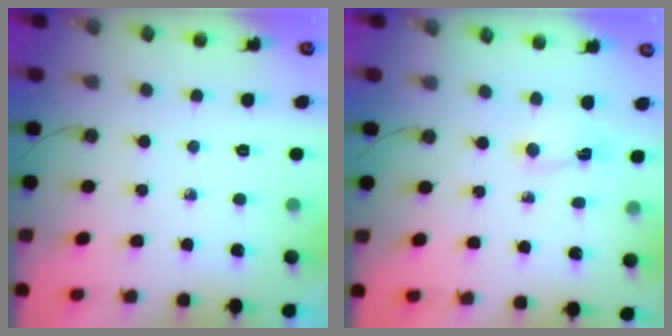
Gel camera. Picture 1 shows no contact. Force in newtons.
{"total": 1.0, "press": 1.0, "slide": 0.4}